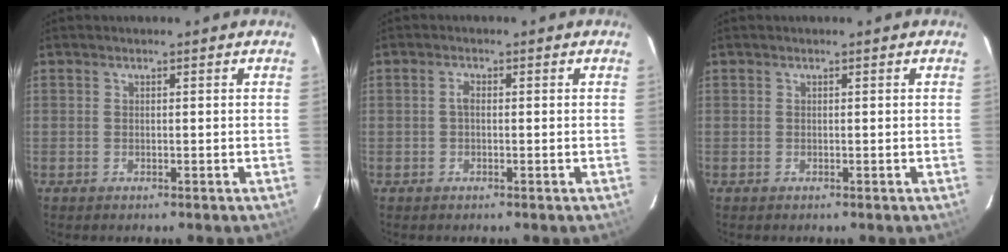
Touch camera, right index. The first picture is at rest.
{"total": 1.2, "force": [-0.1, 0.7, 1.0], "torque": [-0.020, 0.006, -0.003]}
{"total": 0.0}